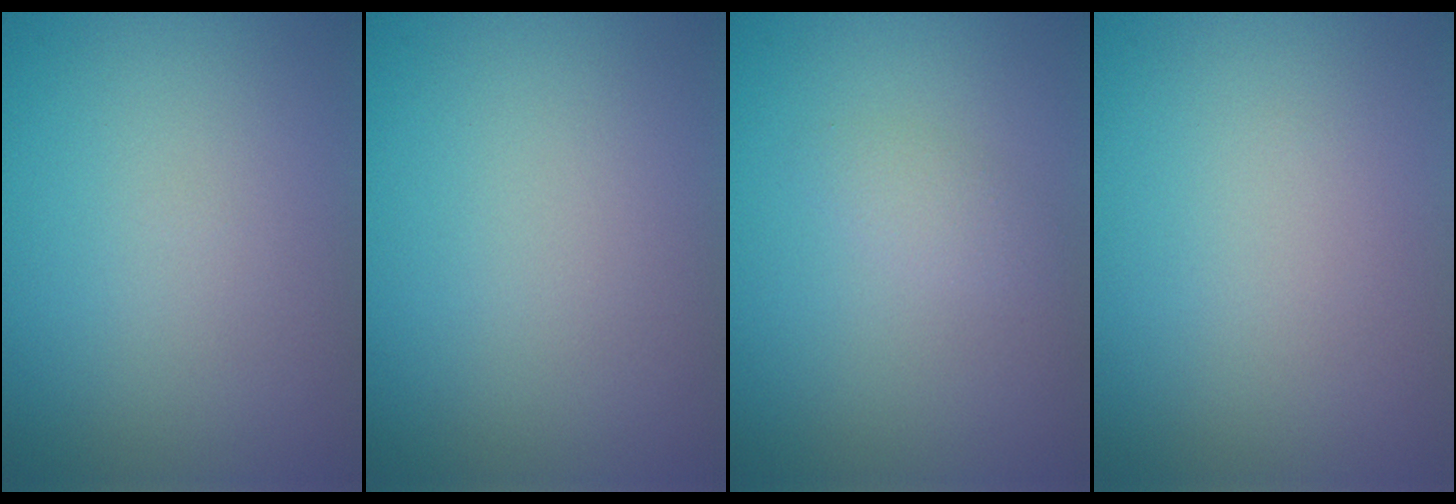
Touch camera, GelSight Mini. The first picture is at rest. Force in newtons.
{"total": 0.0}
{"total": 1.1, "press": 1.1, "slide": 0.1}
{"total": 0.0}